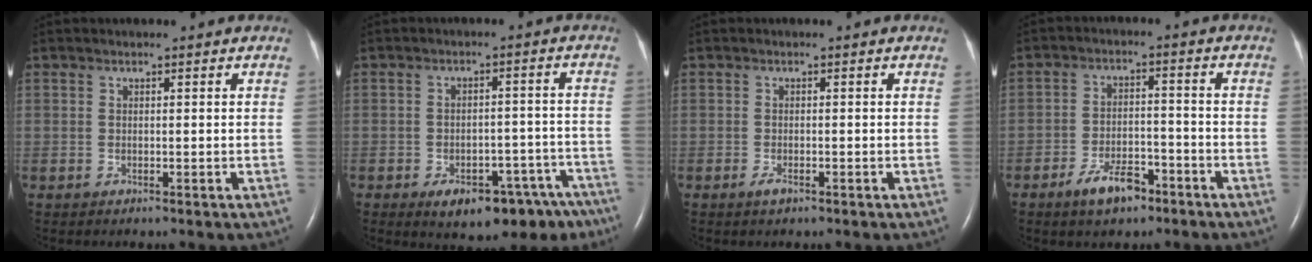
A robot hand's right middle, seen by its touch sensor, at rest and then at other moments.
{"total": 13.7, "force": [-9.8, 6.7, 6.9], "torque": [-0.048, 0.034, -0.122]}
{"total": 1.2, "force": [-0.7, 0.3, 0.9], "torque": [-0.019, -0.002, -0.012]}
{"total": 6.3, "force": [-4.3, 2.7, 3.8], "torque": [-0.074, 0.001, -0.068]}